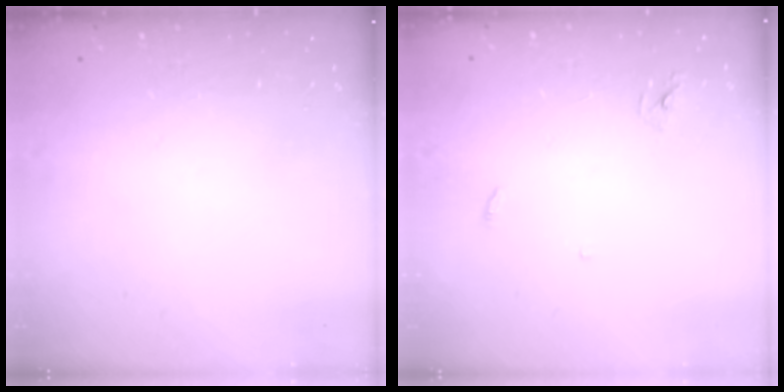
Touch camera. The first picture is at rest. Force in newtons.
{"total": 2.9, "press": 2.9, "slide": 0.2}